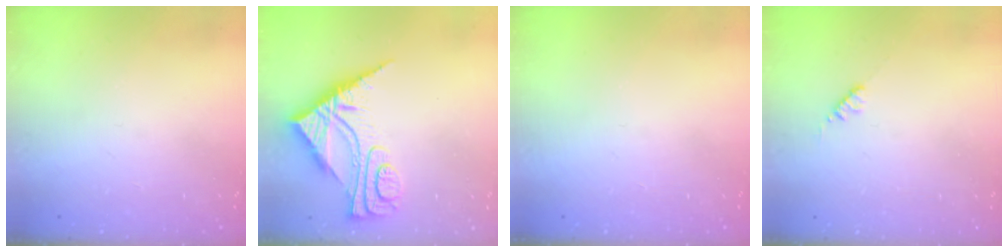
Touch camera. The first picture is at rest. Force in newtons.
{"total": 8.8, "press": 8.8, "slide": 0.7}
{"total": 0.0}
{"total": 2.8, "press": 2.8, "slide": 0.4}